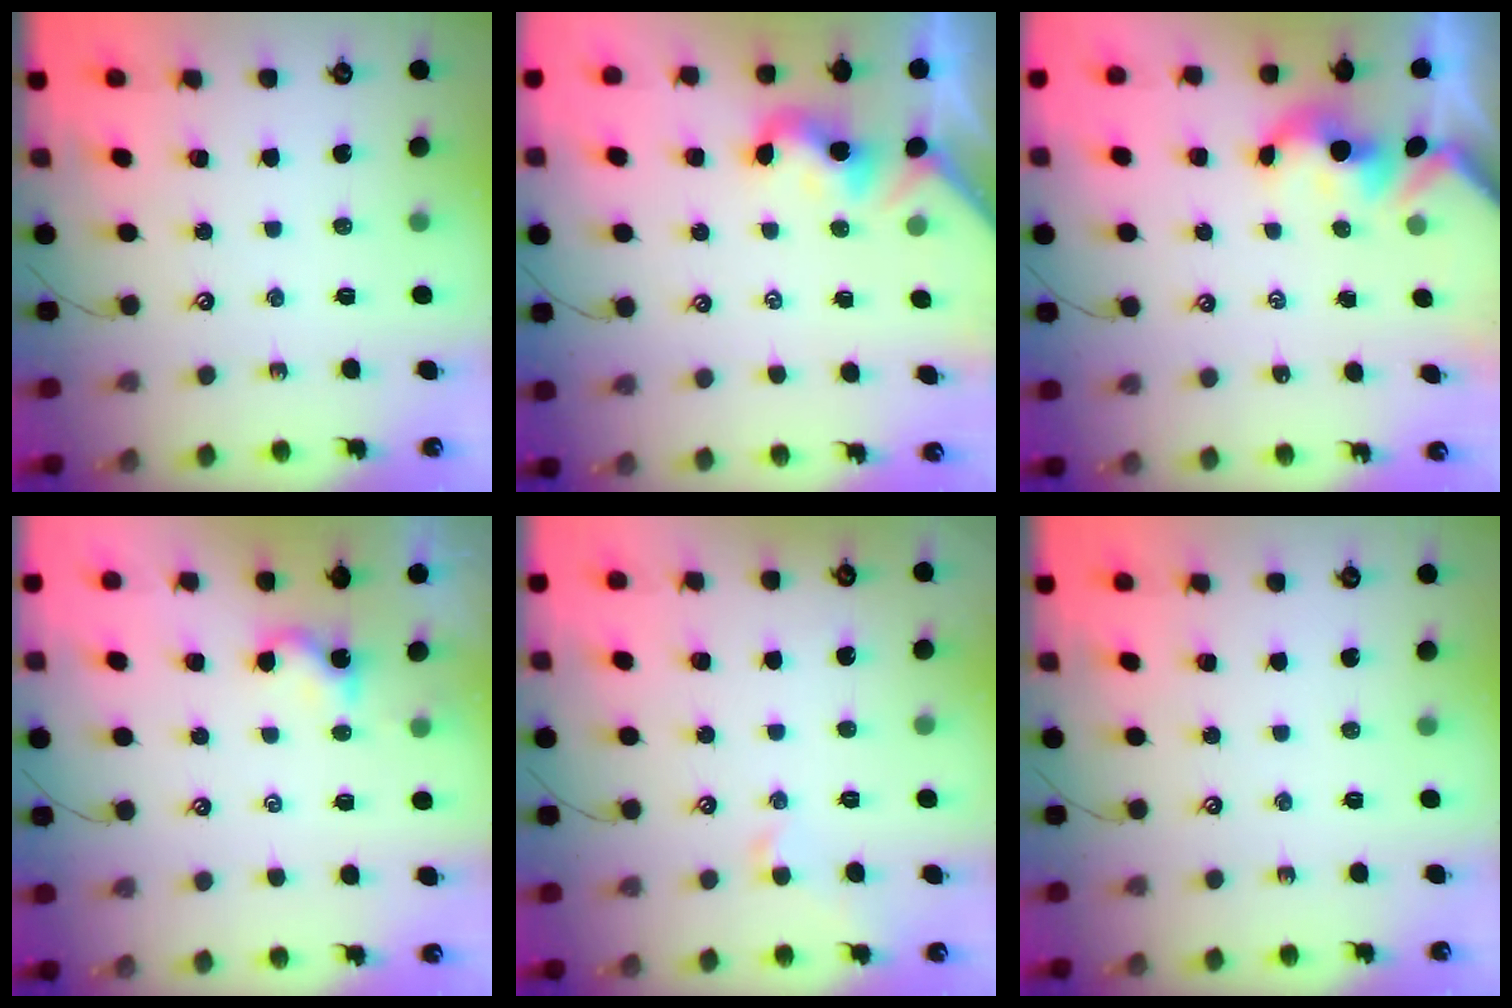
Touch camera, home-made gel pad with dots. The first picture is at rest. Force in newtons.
{"total": 0.5, "press": 0.5, "slide": 0.1}
{"total": 1.7, "press": 1.7, "slide": 0.2}
{"total": 1.2, "press": 1.1, "slide": 0.1}
{"total": 0.5, "press": 0.2, "slide": 0.5}
{"total": 0.0}